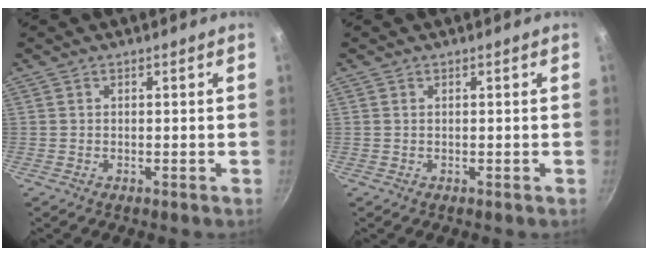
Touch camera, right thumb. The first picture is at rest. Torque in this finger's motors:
{"motor_torque": [-0.08, -0.22, 0.05, -0.34, -0.03]}